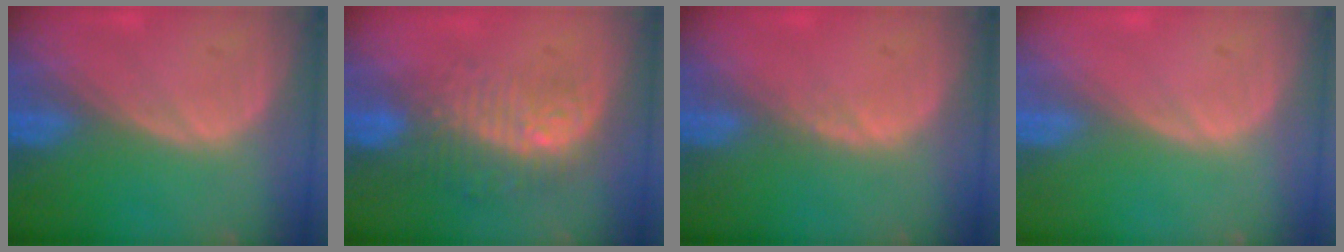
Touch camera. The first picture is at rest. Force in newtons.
{"total": 9.7, "press": 8.3, "slide": 5.1}
{"total": 0.8, "press": 0.8, "slide": 0.3}
{"total": 0.0}